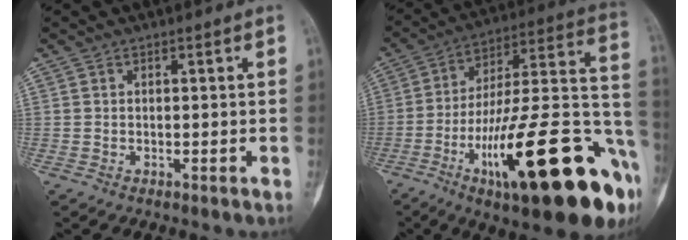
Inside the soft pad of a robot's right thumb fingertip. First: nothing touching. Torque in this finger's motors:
{"motor_torque": [0.77, 1.06, 2.01, -0.76, 0.18]}